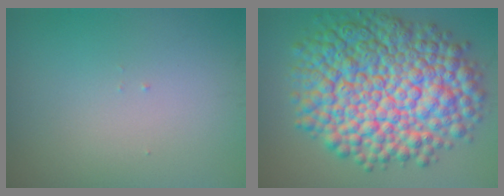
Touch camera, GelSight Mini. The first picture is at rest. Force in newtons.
{"total": 14.3, "press": 14.3, "slide": 0.3}